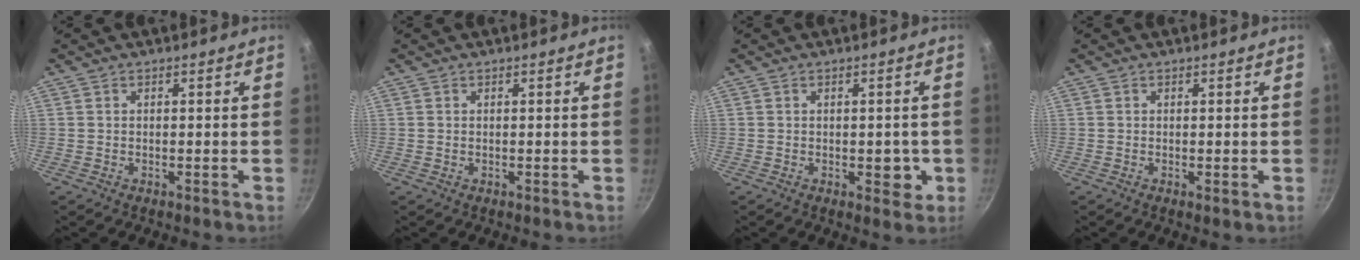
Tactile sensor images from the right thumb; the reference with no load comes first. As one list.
[{"total": 0.0}, {"total": 4.0, "force": [-0.7, 2.3, 3.2], "torque": [-0.017, 0.002, -0.008]}, {"total": 0.5, "force": [0.0, 0.1, 0.5], "torque": [-0.008, -0.002, -0.001]}]